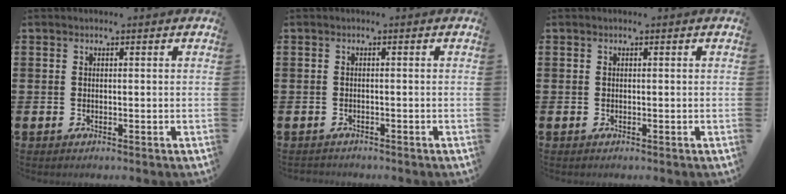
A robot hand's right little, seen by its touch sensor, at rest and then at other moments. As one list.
[{"total": 0.6, "force": [-0.6, 0.1, -0.1], "torque": [-0.002, -0.001, -0.012]}, {"total": 0.0}]